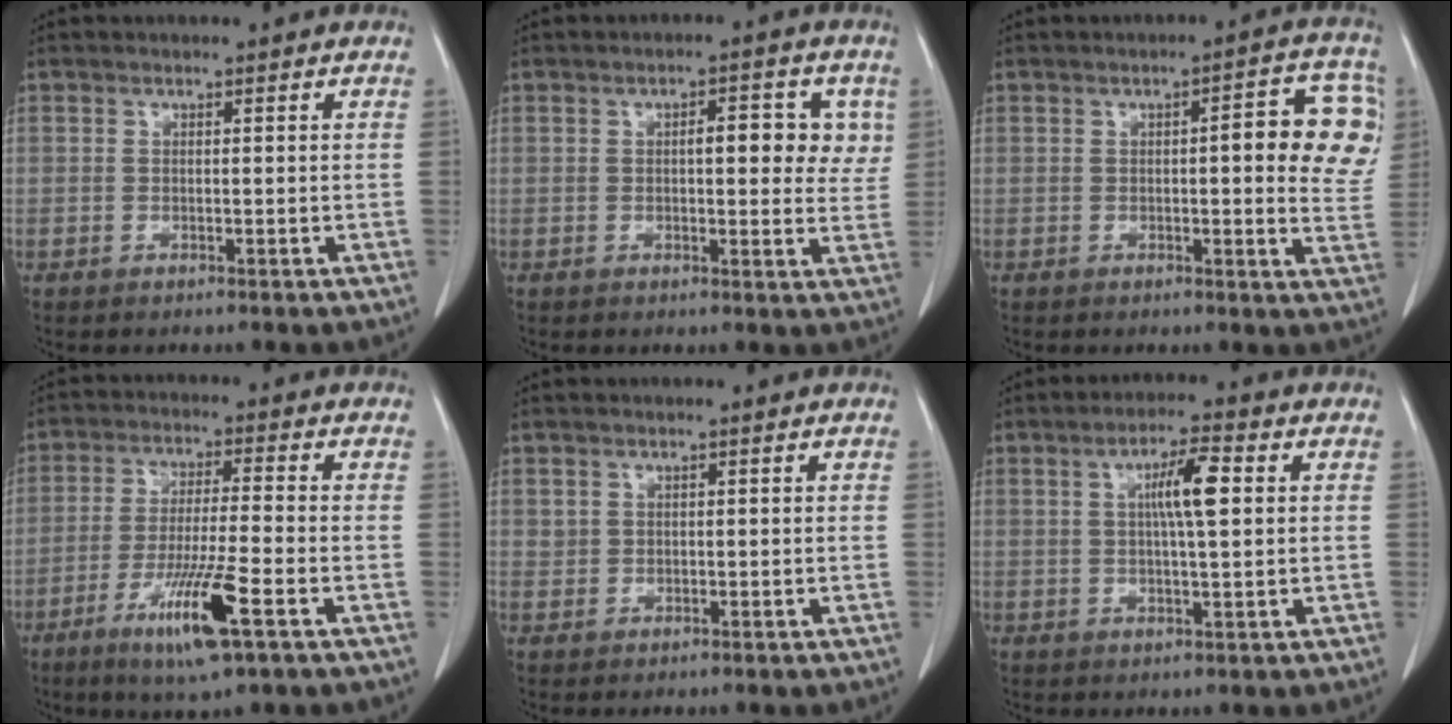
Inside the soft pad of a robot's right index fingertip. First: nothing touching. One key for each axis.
{"total": 6.9, "fx": 1.9, "fy": 2.6, "fz": 6.1, "tx": -0.069, "ty": 0.011, "tz": 0.019}
{"total": 10.4, "fx": 1.9, "fy": 2.5, "fz": 9.9, "tx": -0.101, "ty": 0.016, "tz": 0.012}
{"total": 10.7, "fx": -5.1, "fy": 0.1, "fz": 9.4, "tx": -0.175, "ty": -0.023, "tz": -0.091}
{"total": 0.8, "fx": 0.4, "fy": 0.7, "fz": 0.1, "tx": 0.010, "ty": 0.002, "tz": 0.003}
{"total": 5.8, "fx": 1.1, "fy": 0.4, "fz": 5.6, "tx": -0.099, "ty": 0.004, "tz": 0.018}